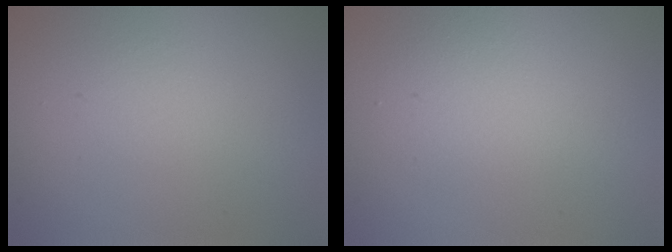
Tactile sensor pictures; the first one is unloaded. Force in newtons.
{"total": 2.2, "press": 2.2, "slide": 0.1}